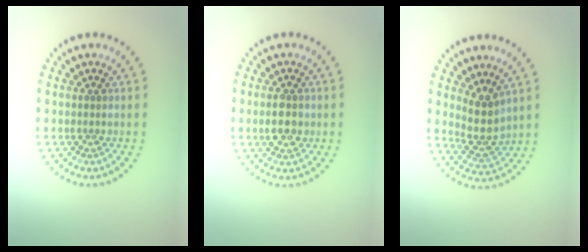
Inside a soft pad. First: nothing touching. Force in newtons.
{"total": 2.3, "press": 2.3, "slide": 0.2}
{"total": 2.9, "press": 2.1, "slide": 2.0}